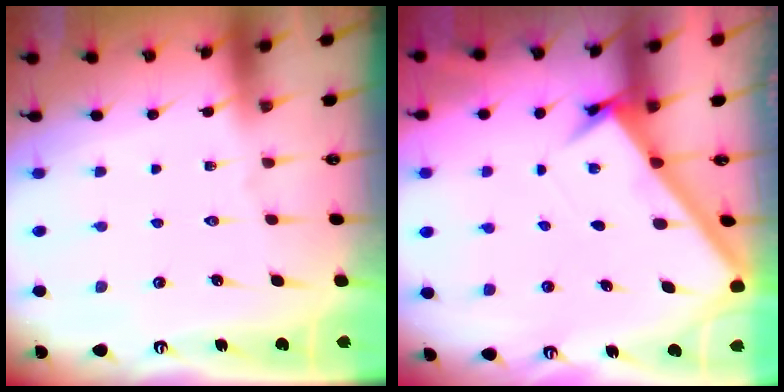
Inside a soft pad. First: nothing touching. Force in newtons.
{"total": 2.8, "press": 2.7, "slide": 0.3}